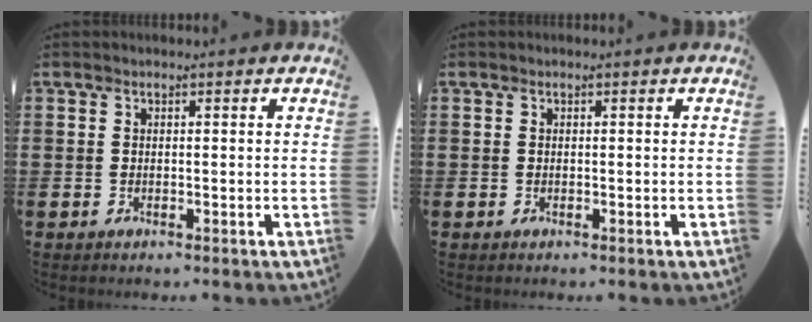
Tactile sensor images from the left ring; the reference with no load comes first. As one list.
[{"total": 0.0}]